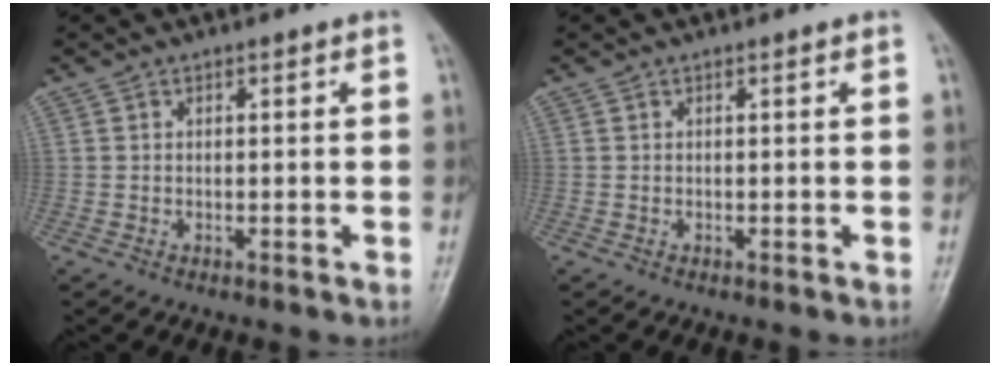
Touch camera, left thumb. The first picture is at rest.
{"total": 0.0}